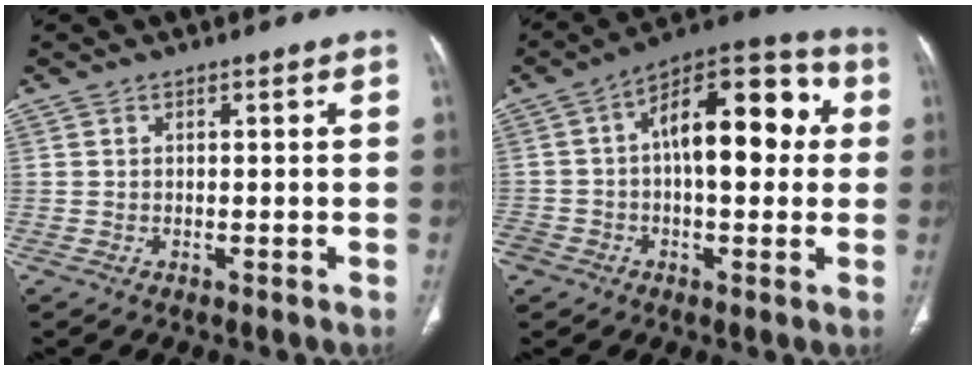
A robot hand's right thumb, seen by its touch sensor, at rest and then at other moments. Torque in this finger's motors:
{"motor_torque": [0.40, 1.98, 2.02, 0.75, 0.57]}